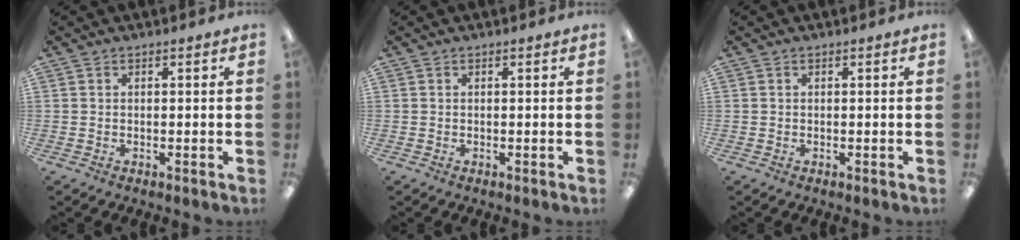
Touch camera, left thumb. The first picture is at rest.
{"total": 0.0}
{"total": 0.0}